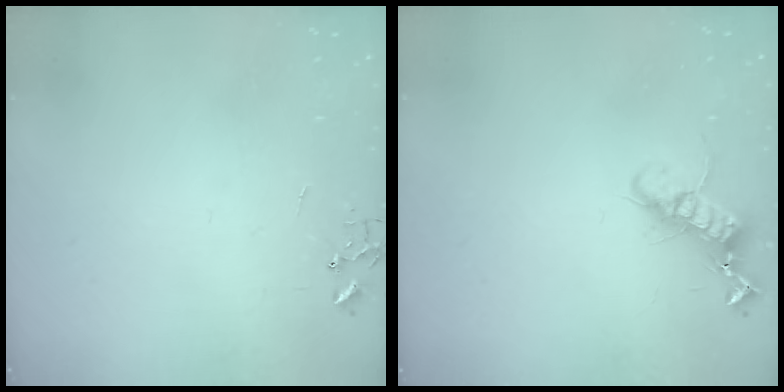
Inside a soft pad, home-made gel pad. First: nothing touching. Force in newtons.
{"total": 12.5, "press": 12.5, "slide": 0.4}